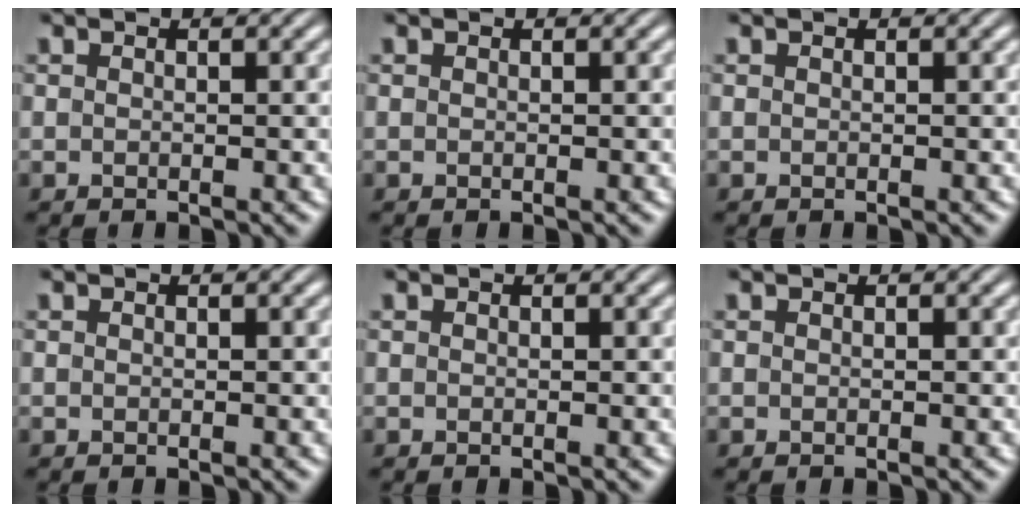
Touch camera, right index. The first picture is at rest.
{"total": 0.0}
{"total": 0.0}
{"total": 0.0}
{"total": 0.0}
{"total": 0.0}